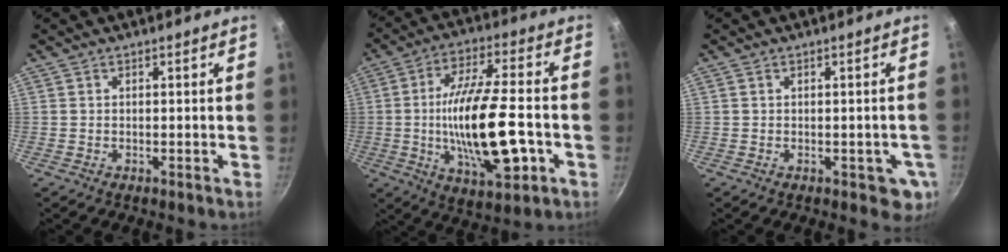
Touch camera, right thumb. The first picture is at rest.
{"total": 20.4, "force": [-3.7, 7.2, 18.7], "torque": [-0.321, 0.013, -0.061]}
{"total": 5.1, "force": [-0.8, 2.8, 4.2], "torque": [-0.024, 0.002, -0.007]}